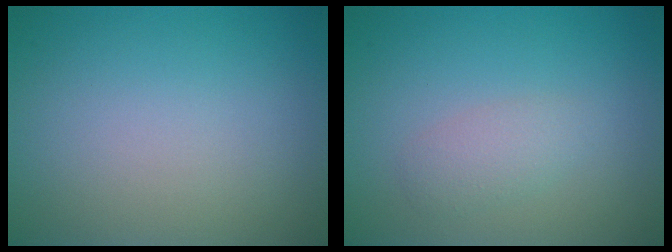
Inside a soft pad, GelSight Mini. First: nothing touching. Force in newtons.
{"total": 1.8, "press": 1.8, "slide": 0.0}